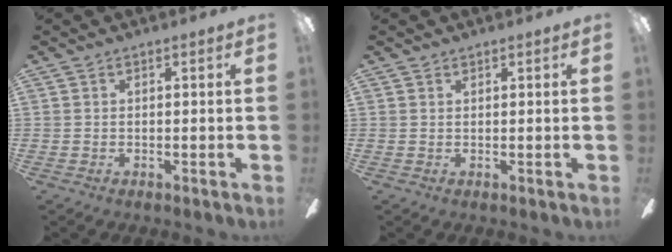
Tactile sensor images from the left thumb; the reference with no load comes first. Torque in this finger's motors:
{"motor_torque": [-0.05, 0.11, -0.38, 0.36, -0.02]}